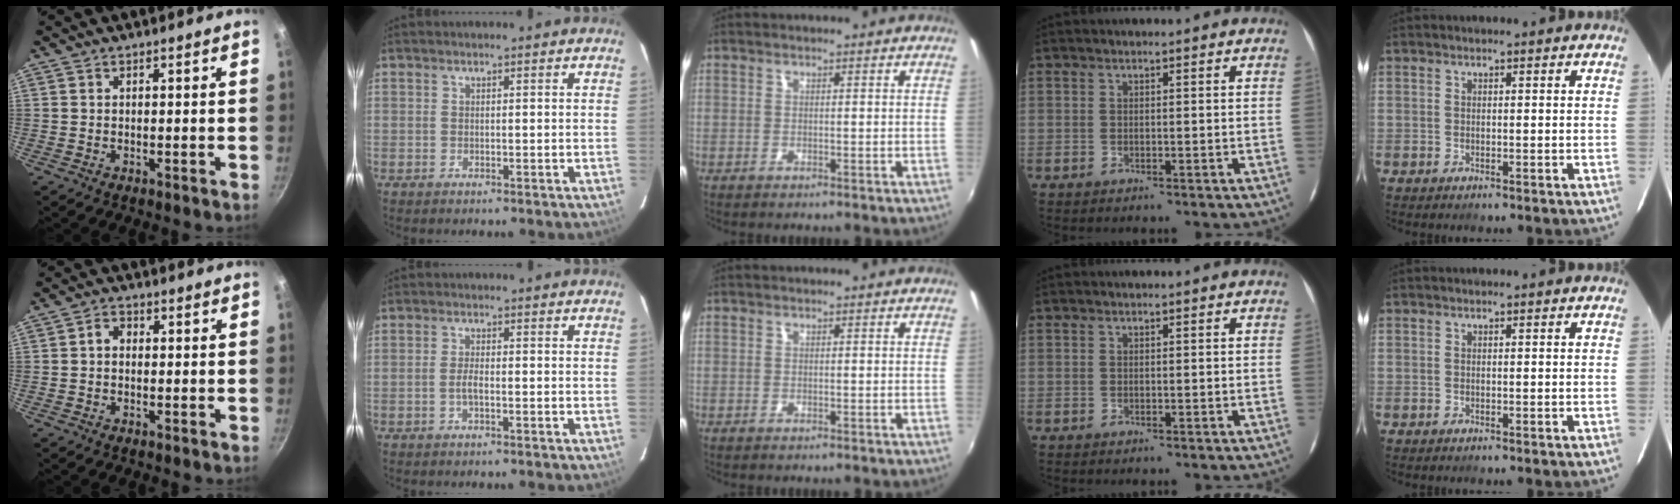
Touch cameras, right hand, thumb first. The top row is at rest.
{"thumb": {"total": 2.5, "force": [0.0, 1.9, 1.5], "torque": [-0.020, 0.009, -0.004]}, "index": {"total": 1.9, "force": [-0.7, 0.4, 1.7], "torque": [-0.037, 0.001, -0.014]}}